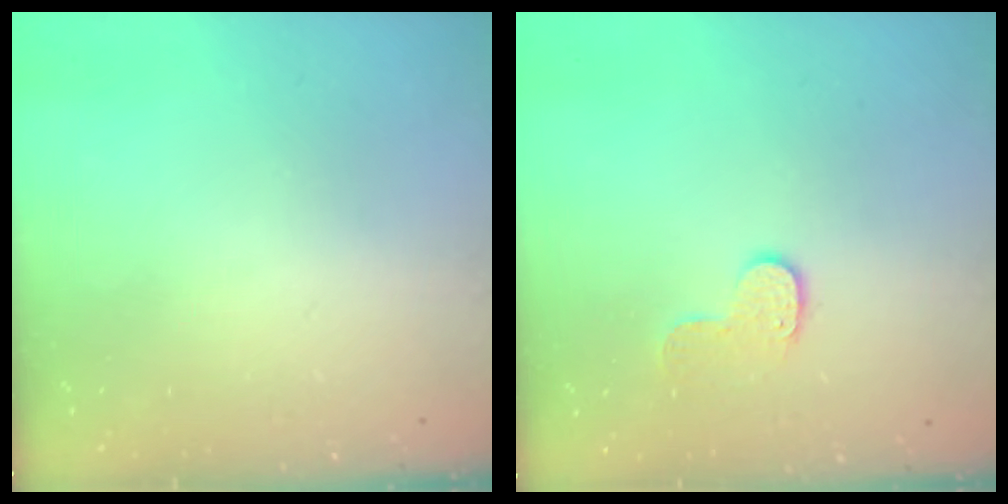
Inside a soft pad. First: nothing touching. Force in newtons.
{"total": 6.1, "press": 6.1, "slide": 0.2}